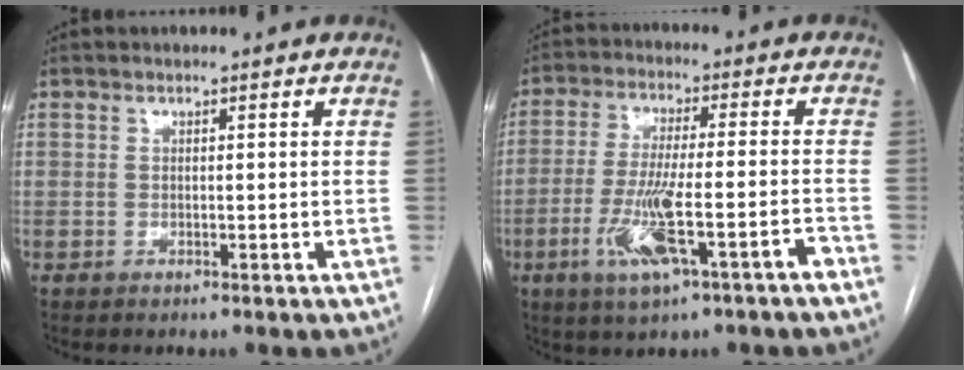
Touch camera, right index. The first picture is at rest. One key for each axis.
{"total": 10.7, "fx": -5.0, "fy": 1.2, "fz": 9.4, "tx": -0.179, "ty": -0.006, "tz": -0.084}